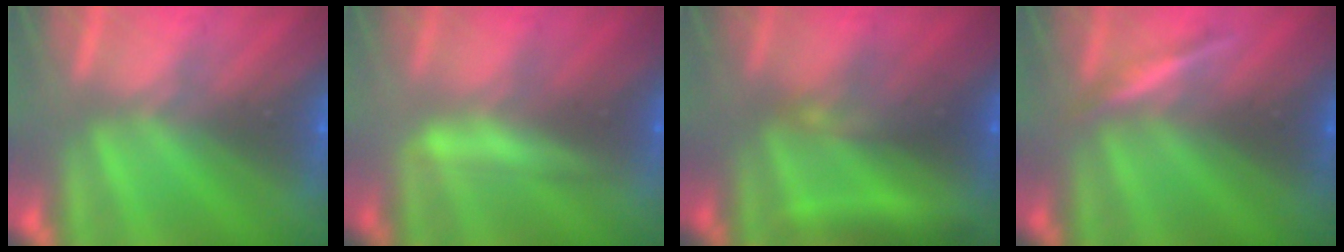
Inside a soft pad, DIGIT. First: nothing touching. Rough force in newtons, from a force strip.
{"total": 2.1}
{"total": 7.5}
{"total": 3.2}